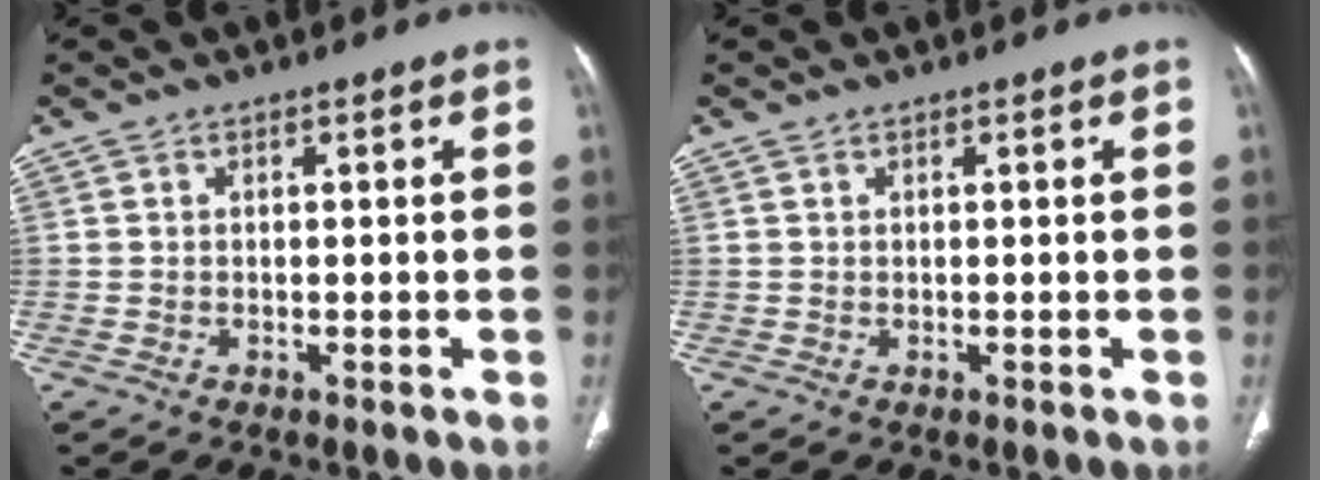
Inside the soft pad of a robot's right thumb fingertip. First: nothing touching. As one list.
[{"total": 0.0}]